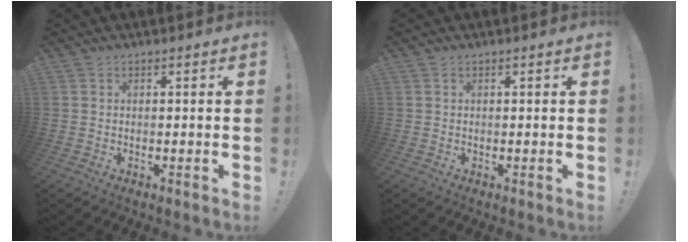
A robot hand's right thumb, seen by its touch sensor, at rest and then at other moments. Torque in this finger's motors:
{"motor_torque": [0.14, 0.01, -0.35, 0.28, 0.01]}